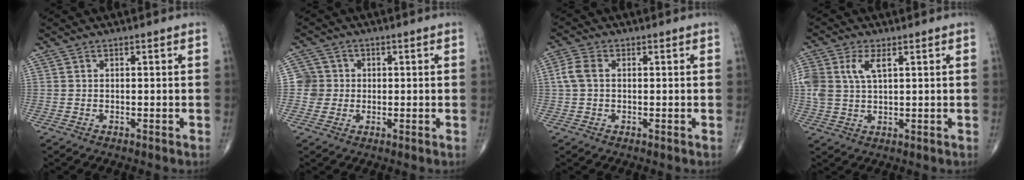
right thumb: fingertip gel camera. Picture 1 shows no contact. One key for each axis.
{"total": 3.9, "fx": 0.1, "fy": 3.9, "fz": 0.1, "tx": 0.031, "ty": 0.009, "tz": -0.003}
{"total": 3.8, "fx": 0.4, "fy": 2.5, "fz": 2.8, "tx": -0.073, "ty": 0.011, "tz": 0.003}
{"total": 7.2, "fx": 2.5, "fy": 3.8, "fz": 5.6, "tx": -0.135, "ty": 0.005, "tz": 0.052}